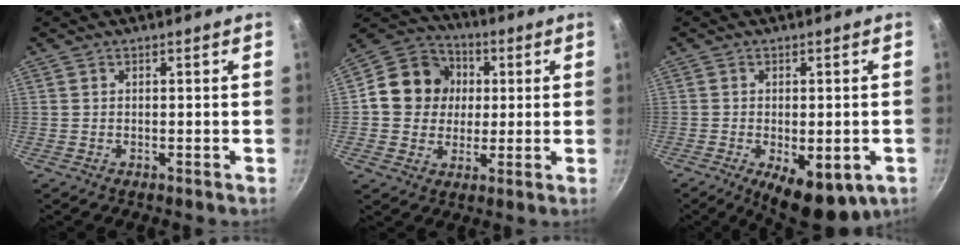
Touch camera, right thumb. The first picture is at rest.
{"total": 13.6, "force": [1.7, 12.2, 5.8], "torque": [-0.068, 0.017, 0.015]}
{"total": 10.9, "force": [-4.1, 4.8, 9.0], "torque": [-0.105, -0.002, -0.045]}